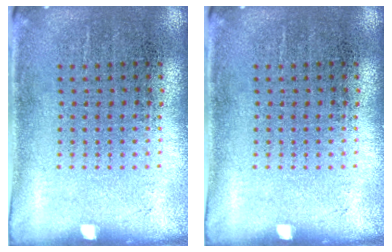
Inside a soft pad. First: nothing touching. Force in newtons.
{"total": 0.0}